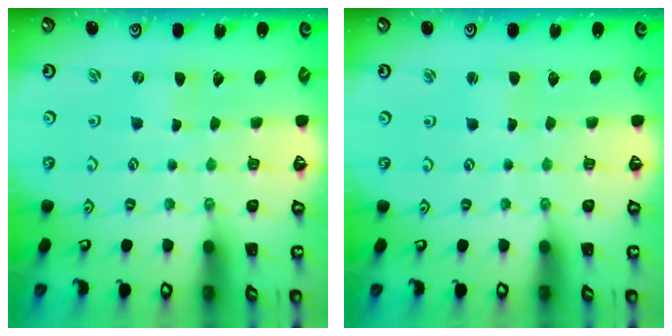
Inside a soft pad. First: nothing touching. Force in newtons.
{"total": 1.3, "press": 1.2, "slide": 0.1}